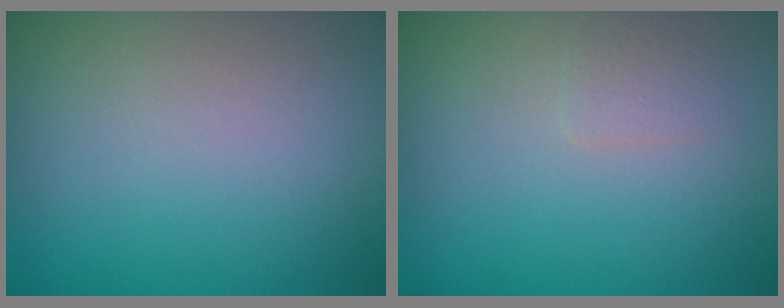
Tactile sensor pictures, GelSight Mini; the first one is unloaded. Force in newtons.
{"total": 1.0, "press": 1.0, "slide": 0.1}